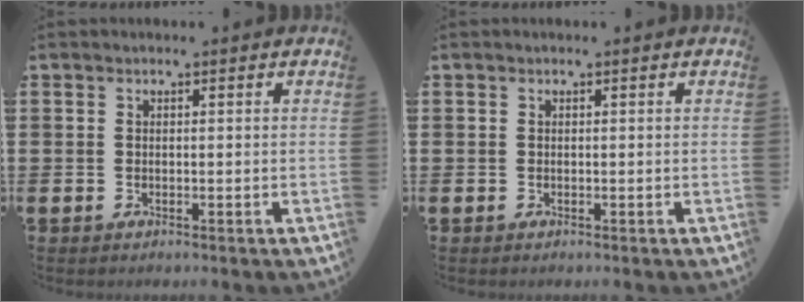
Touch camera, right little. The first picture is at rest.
{"total": 0.0}